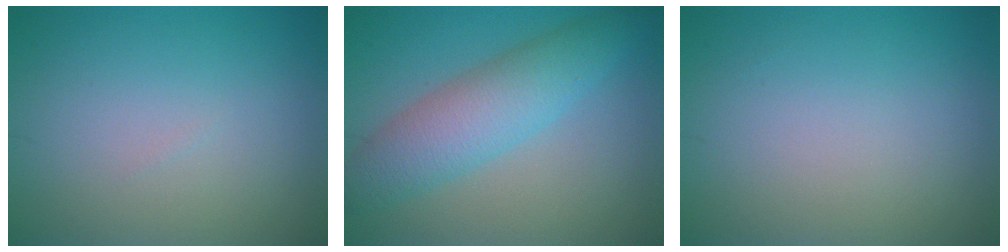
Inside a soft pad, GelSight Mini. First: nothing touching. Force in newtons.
{"total": 5.6, "press": 5.6, "slide": 0.1}
{"total": 0.0}